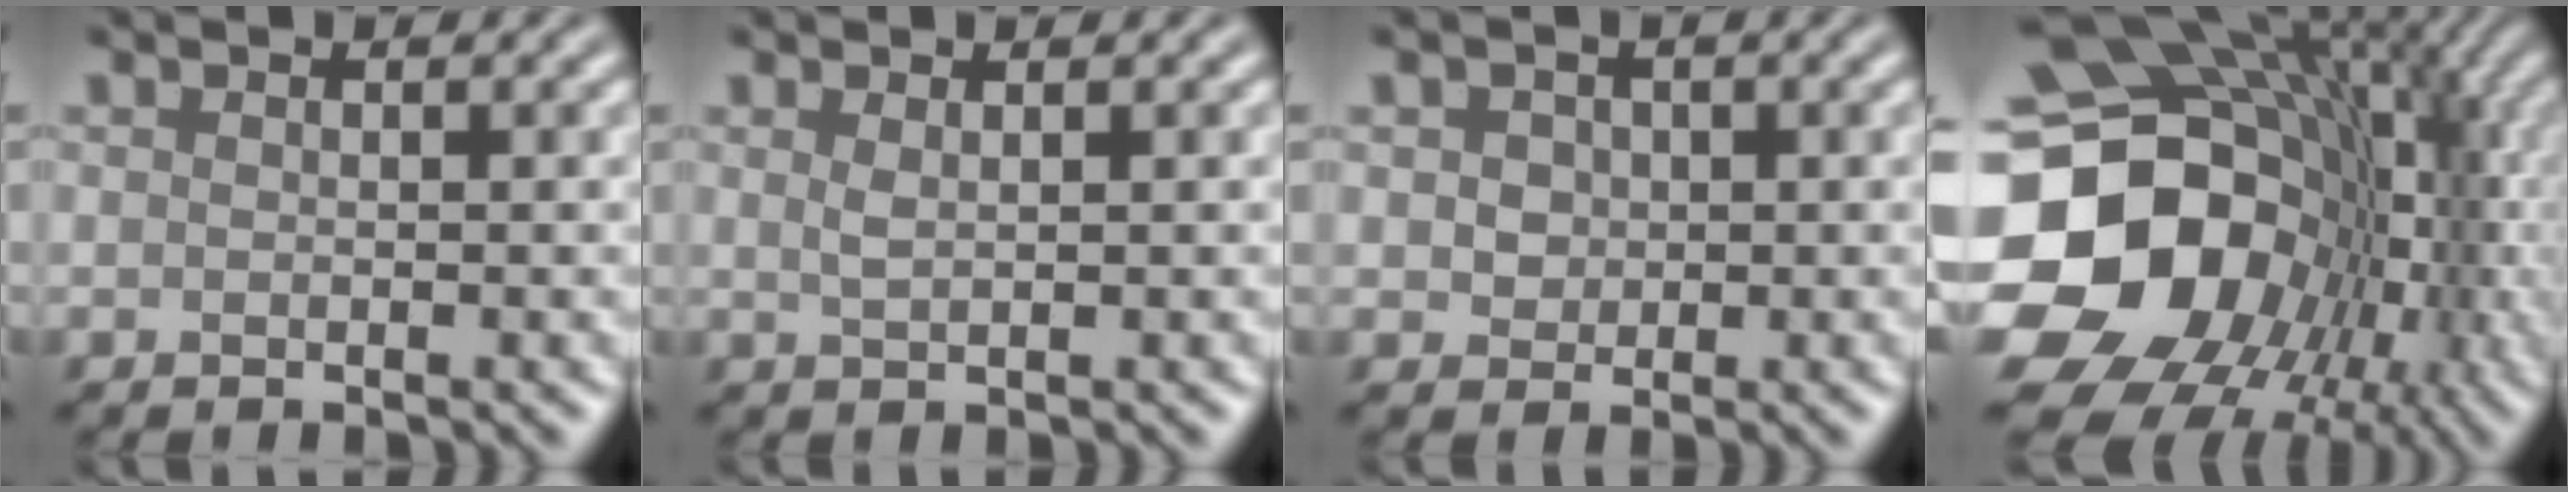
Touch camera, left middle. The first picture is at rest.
{"total": 0.8, "force": [0.5, 0.3, 0.6], "torque": [-0.019, 0.000, 0.012]}
{"total": 3.0, "force": [1.1, 2.5, 1.4], "torque": [-0.010, 0.018, 0.002]}
{"total": 18.6, "force": [-1.0, 15.5, 10.2], "torque": [-0.195, 0.000, -0.006]}